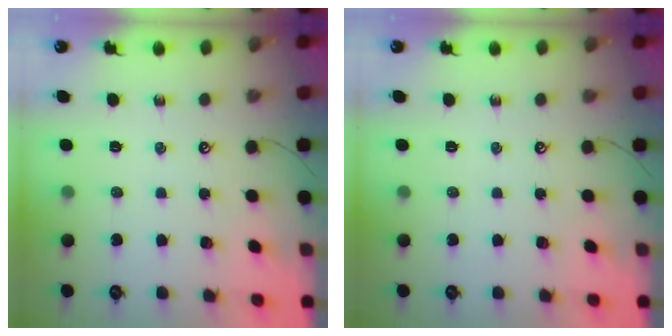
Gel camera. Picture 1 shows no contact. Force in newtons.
{"total": 0.0}